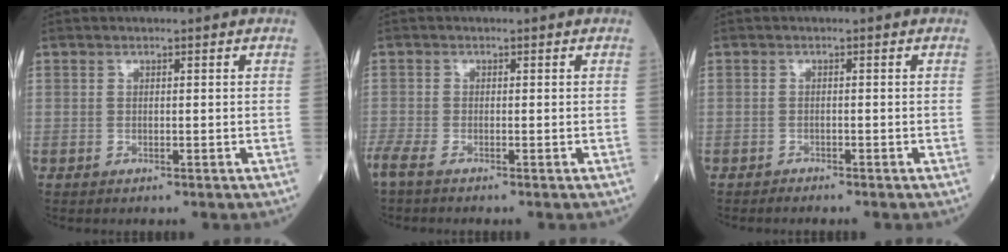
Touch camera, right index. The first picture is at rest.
{"total": 3.5, "force": [-2.8, 0.2, 2.0], "torque": [-0.041, -0.008, -0.055]}
{"total": 1.0, "force": [-1.0, 0.0, 0.2], "torque": [-0.005, -0.002, -0.016]}